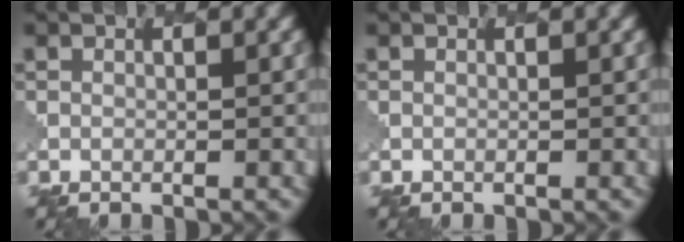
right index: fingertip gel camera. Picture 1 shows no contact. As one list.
[{"total": 0.0}]